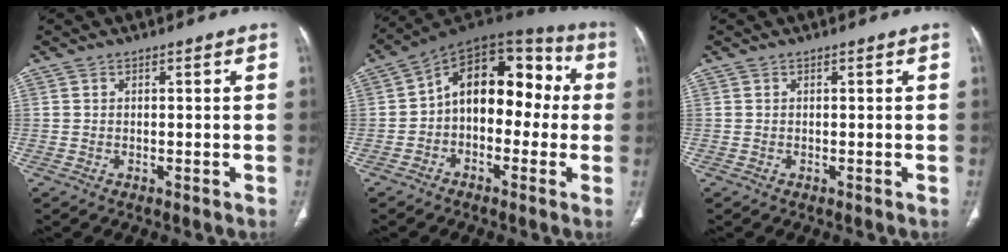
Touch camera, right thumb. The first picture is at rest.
{"total": 15.7, "force": [-0.2, 10.3, 11.8], "torque": [-0.124, 0.058, -0.022]}
{"total": 0.0}